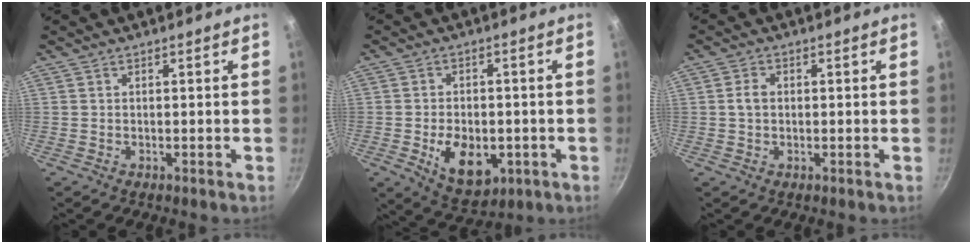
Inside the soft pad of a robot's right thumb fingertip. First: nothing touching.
{"total": 11.0, "force": [-2.8, 7.1, 7.9], "torque": [-0.100, -0.001, -0.029]}
{"total": 2.7, "force": [0.1, 2.0, 1.8], "torque": [-0.028, 0.008, 0.000]}